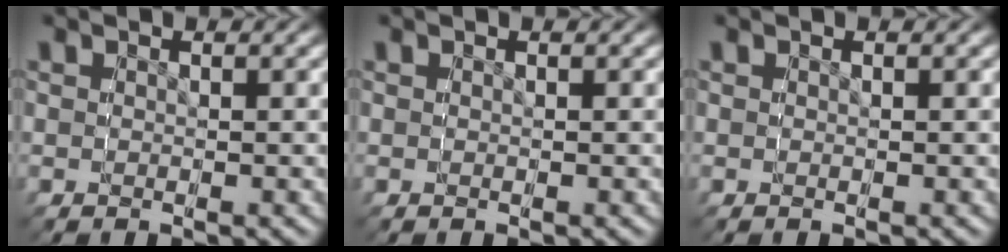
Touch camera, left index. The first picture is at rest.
{"total": 0.0}
{"total": 0.0}